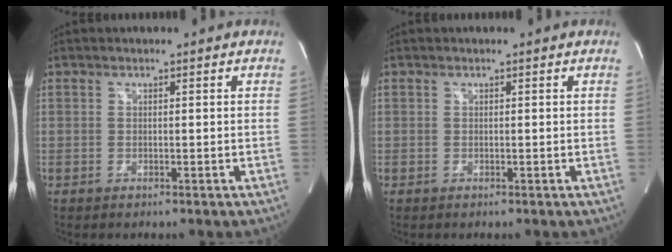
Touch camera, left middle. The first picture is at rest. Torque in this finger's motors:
{"motor_torque": [-0.03, -0.02, 0.02, 0.00]}